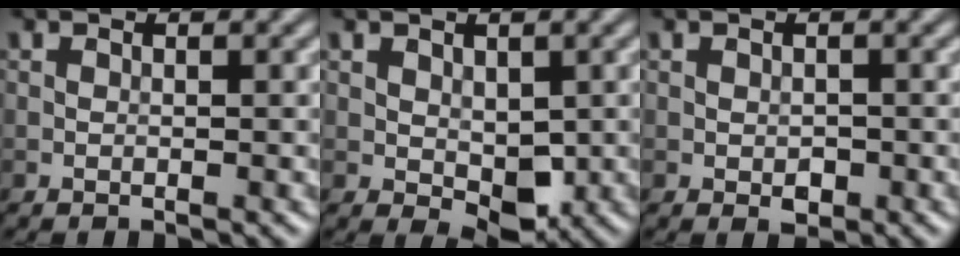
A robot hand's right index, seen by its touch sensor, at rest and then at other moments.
{"total": 3.0, "force": [0.1, 1.9, 2.3], "torque": [-0.032, -0.006, 0.007]}
{"total": 1.0, "force": [-0.3, 0.7, 0.7], "torque": [-0.008, -0.003, -0.003]}